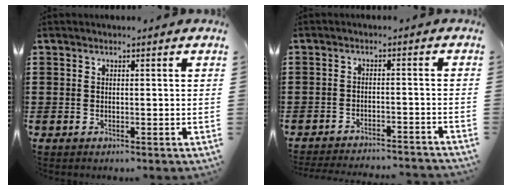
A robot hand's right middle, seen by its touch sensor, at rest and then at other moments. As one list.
[{"total": 3.0, "force": [-3.0, -0.1, 0.2], "torque": [-0.005, 0.001, -0.063]}]